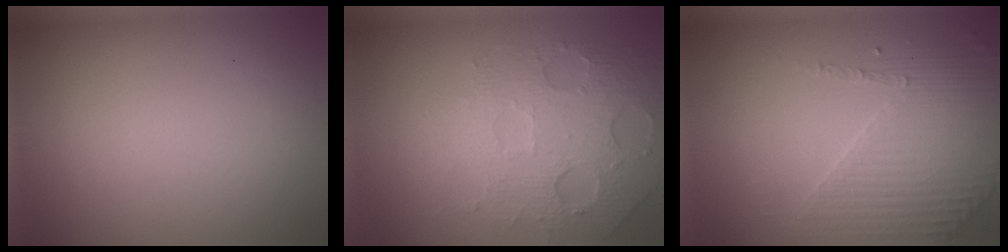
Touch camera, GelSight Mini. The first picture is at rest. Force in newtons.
{"total": 4.9, "press": 4.1, "slide": 2.7}
{"total": 4.3, "press": 3.3, "slide": 2.7}